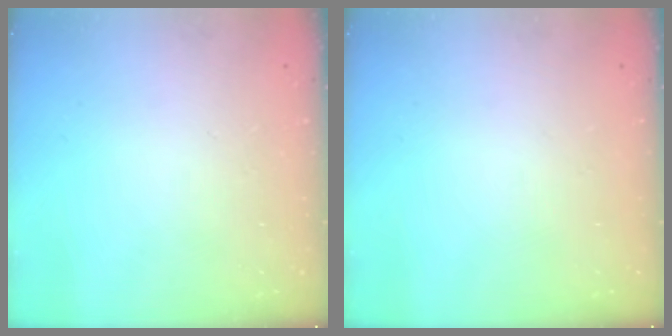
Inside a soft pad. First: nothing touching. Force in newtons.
{"total": 0.0}